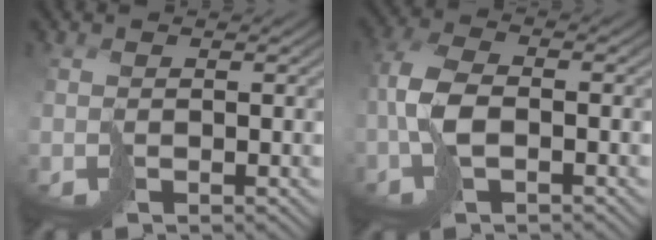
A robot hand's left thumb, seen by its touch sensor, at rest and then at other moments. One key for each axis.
{"total": 6.5, "fx": -1.7, "fy": 3.2, "fz": 5.4, "tx": -0.135, "ty": 0.008, "tz": -0.041}